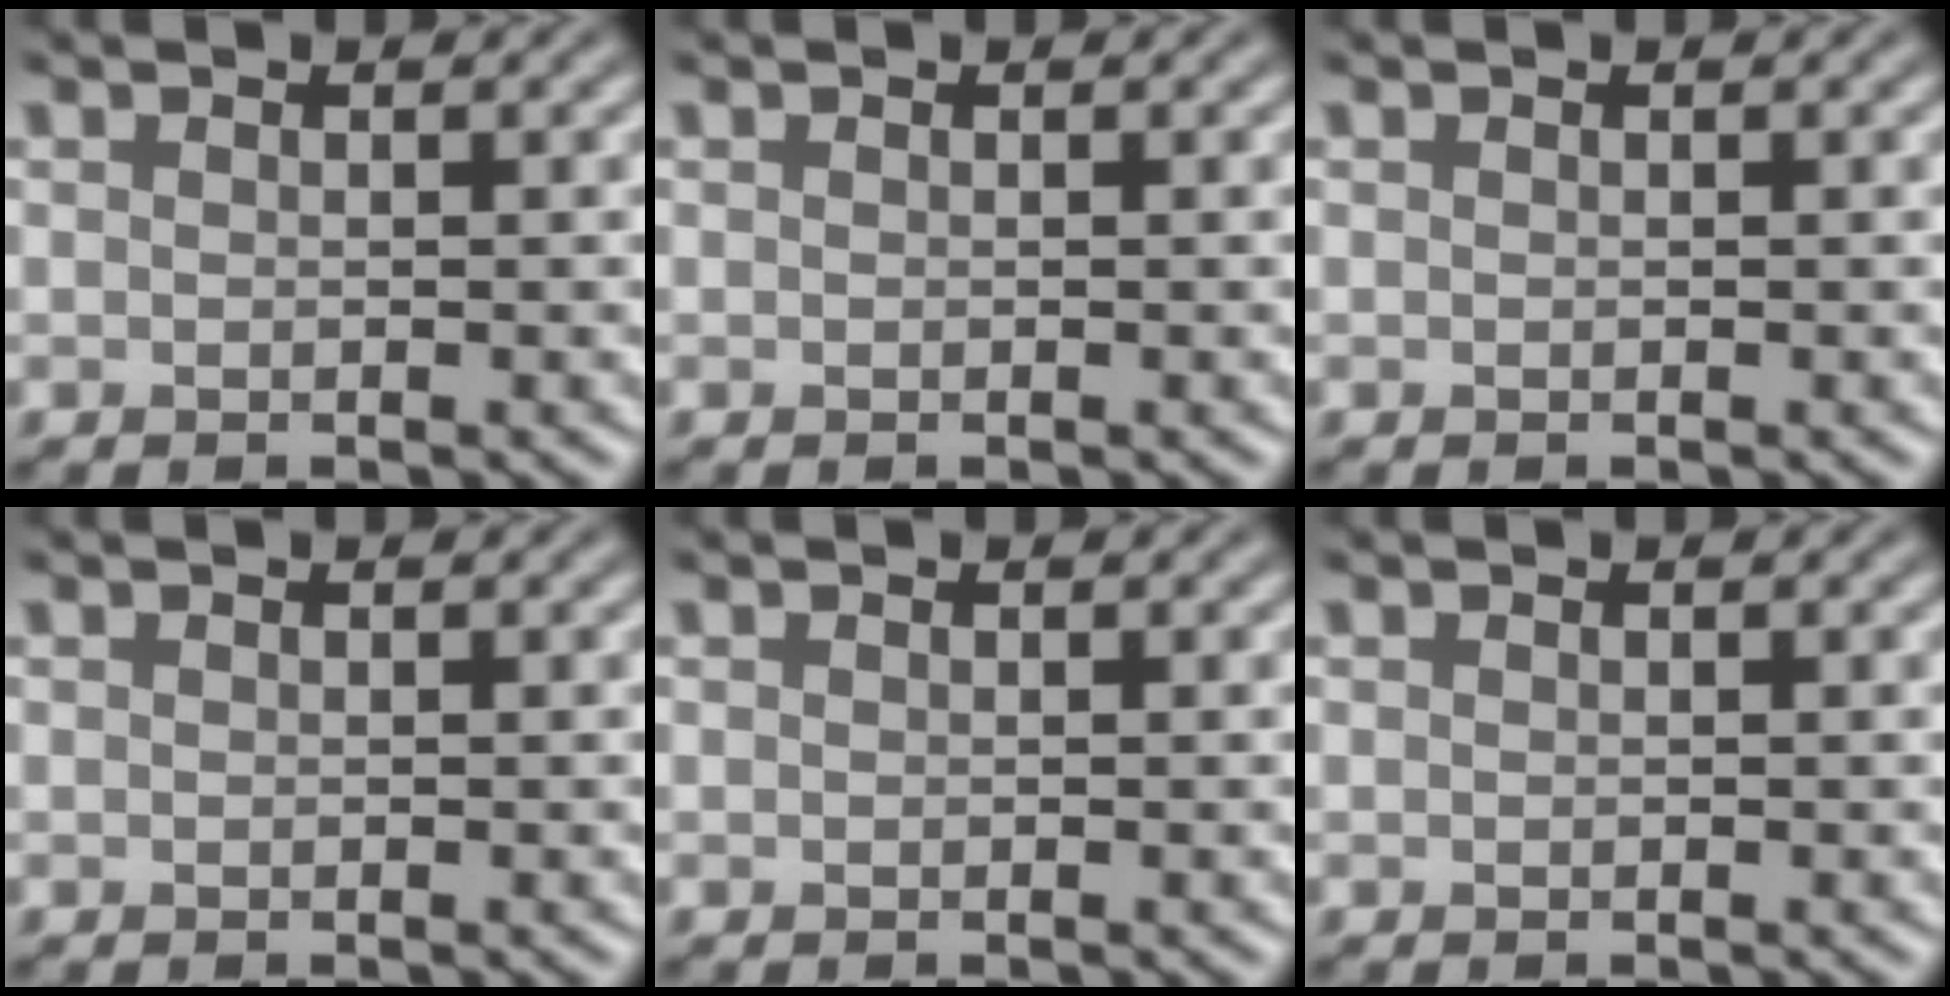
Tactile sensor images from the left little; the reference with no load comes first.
{"total": 0.0}
{"total": 0.0}
{"total": 0.0}
{"total": 0.0}
{"total": 0.0}